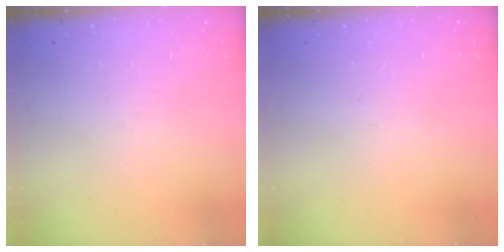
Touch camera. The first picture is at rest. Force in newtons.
{"total": 0.0}